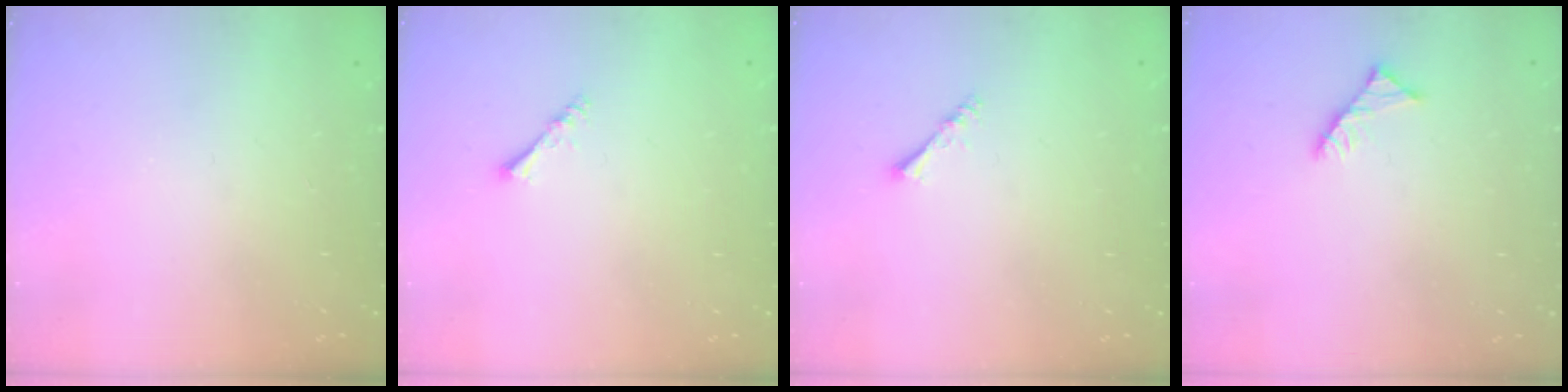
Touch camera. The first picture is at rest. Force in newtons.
{"total": 1.4, "press": 1.4, "slide": 0.3}
{"total": 1.4, "press": 1.4, "slide": 0.3}
{"total": 2.9, "press": 2.9, "slide": 0.4}